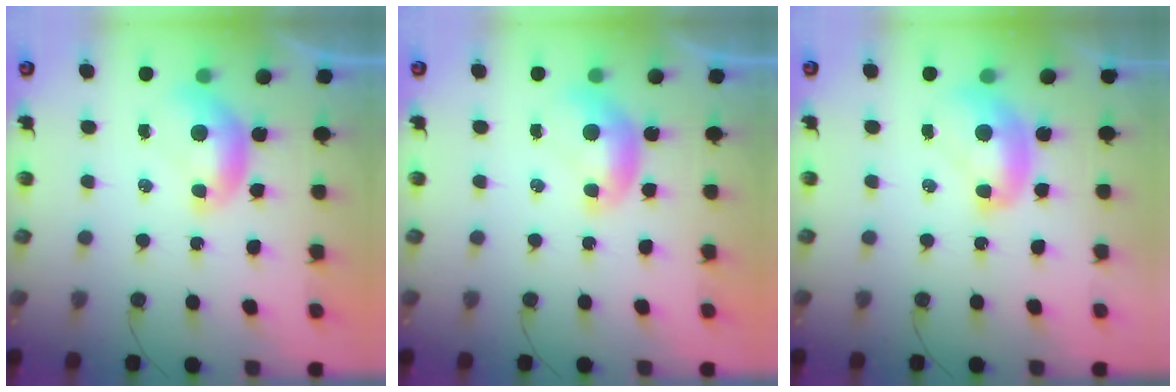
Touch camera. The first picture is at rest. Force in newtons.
{"total": 0.0}
{"total": 2.3, "press": 2.3, "slide": 0.2}